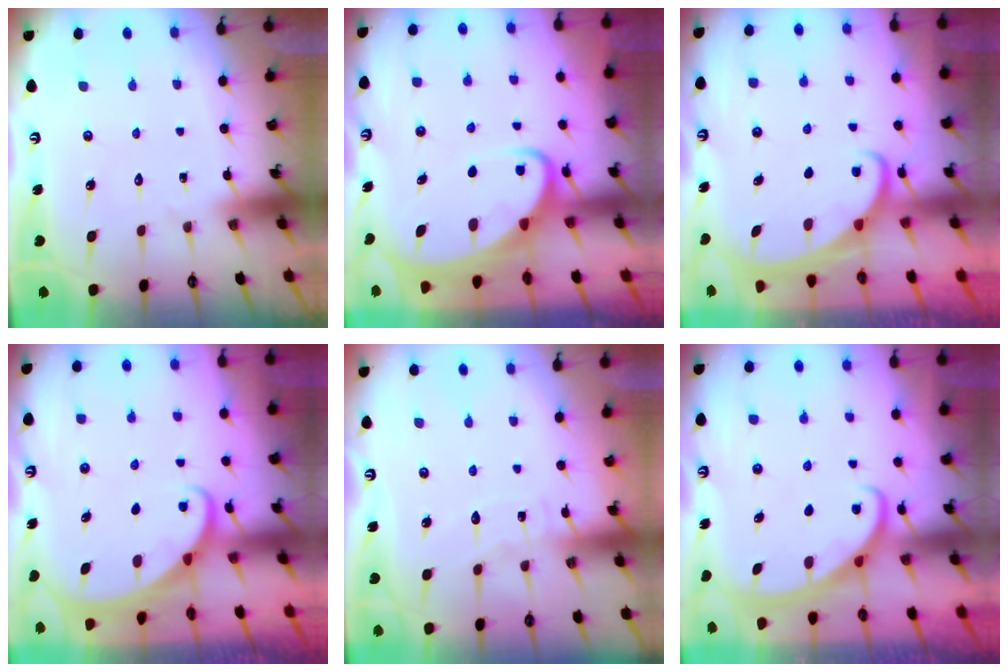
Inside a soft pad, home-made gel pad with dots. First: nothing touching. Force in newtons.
{"total": 5.3, "press": 5.2, "slide": 0.8}
{"total": 2.2, "press": 2.2, "slide": 0.3}
{"total": 1.8, "press": 1.8, "slide": 0.1}
{"total": 5.2, "press": 5.2, "slide": 0.5}
{"total": 2.8, "press": 2.8, "slide": 0.4}